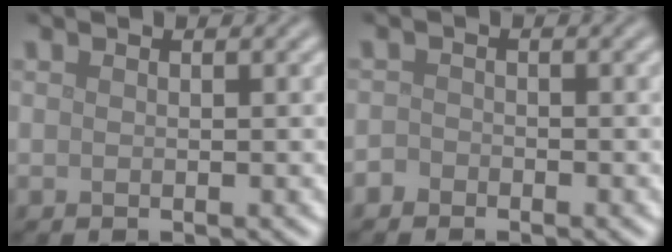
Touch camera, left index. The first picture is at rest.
{"total": 1.0, "force": [-0.8, 0.6, 0.0], "torque": [0.003, 0.002, -0.018]}